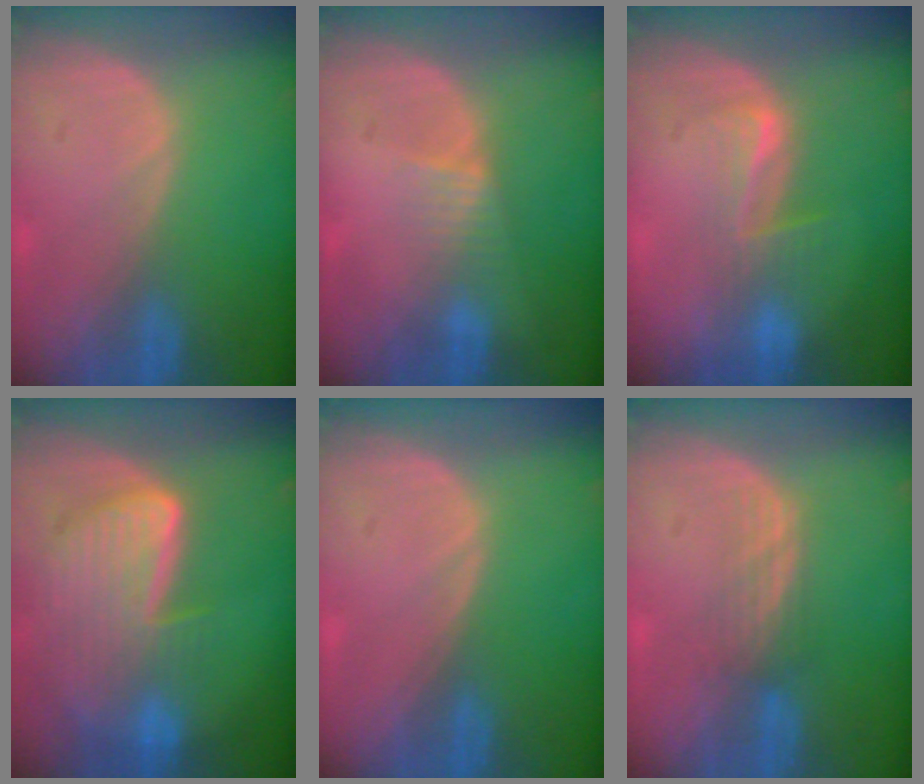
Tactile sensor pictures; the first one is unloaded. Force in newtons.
{"total": 2.6, "press": 2.4, "slide": 0.9}
{"total": 4.0, "press": 3.7, "slide": 1.6}
{"total": 9.1, "press": 7.9, "slide": 4.5}
{"total": 0.0}
{"total": 3.1, "press": 2.6, "slide": 1.7}